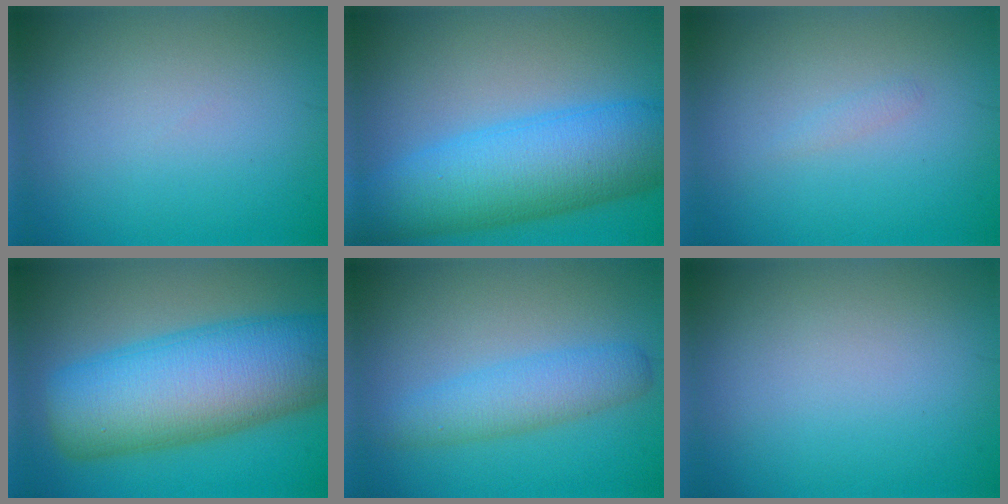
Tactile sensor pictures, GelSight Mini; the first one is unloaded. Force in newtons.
{"total": 10.3, "press": 10.3, "slide": 0.2}
{"total": 0.5, "press": 0.5, "slide": 0.0}
{"total": 13.4, "press": 13.4, "slide": 0.5}
{"total": 3.6, "press": 3.6, "slide": 0.0}
{"total": 0.0}